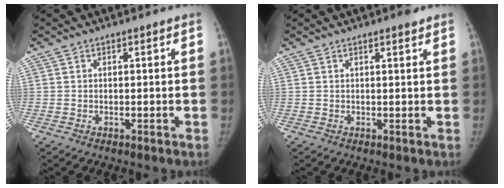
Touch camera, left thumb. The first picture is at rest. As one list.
[{"total": 1.4, "force": [1.0, 0.3, 0.9], "torque": [-0.012, -0.004, 0.013]}]